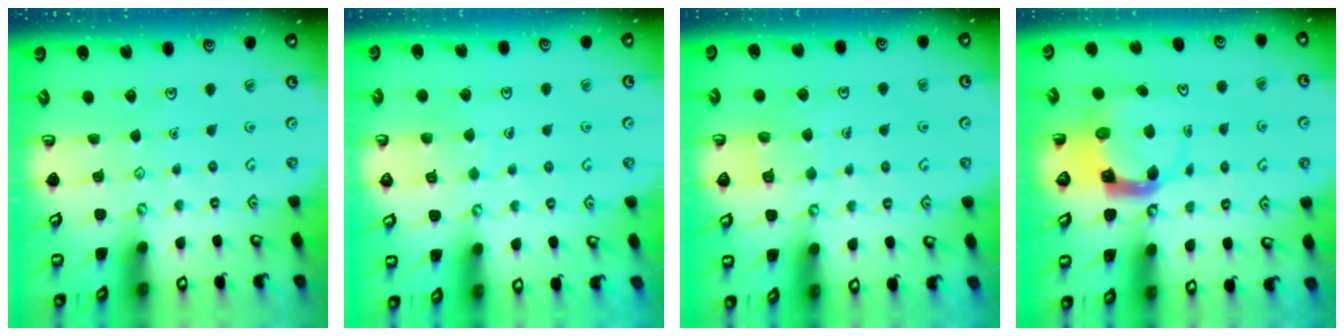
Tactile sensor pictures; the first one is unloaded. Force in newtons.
{"total": 5.6, "press": 5.6, "slide": 0.2}
{"total": 5.3, "press": 5.3, "slide": 0.5}
{"total": 3.9, "press": 3.9, "slide": 0.5}